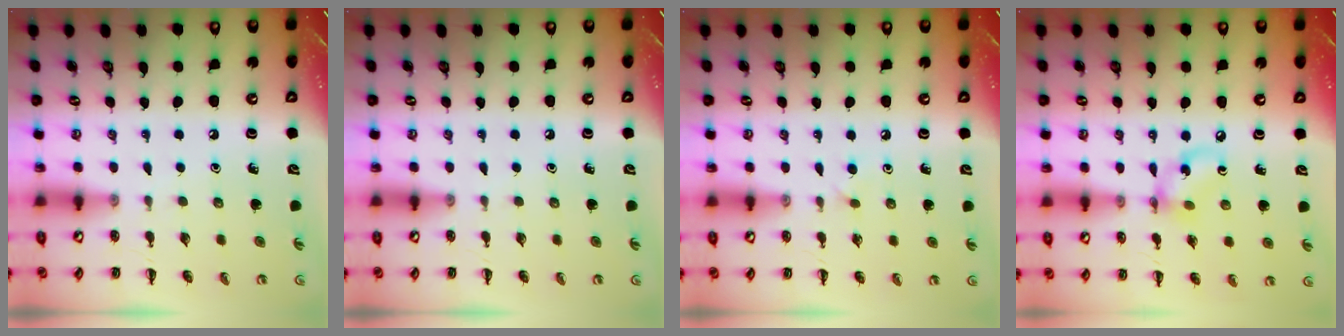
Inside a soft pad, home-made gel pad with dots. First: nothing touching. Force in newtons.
{"total": 0.0}
{"total": 2.8, "press": 2.7, "slide": 1.0}
{"total": 7.0, "press": 6.9, "slide": 1.1}